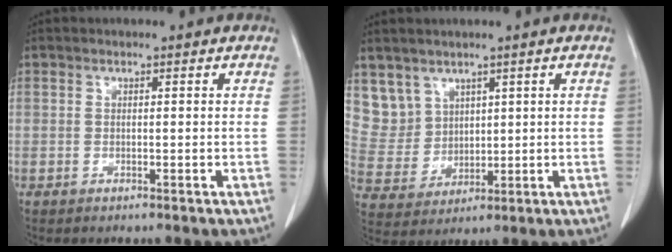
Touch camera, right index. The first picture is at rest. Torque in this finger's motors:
{"motor_torque": [0.15, 0.46, -0.04, 0.00]}